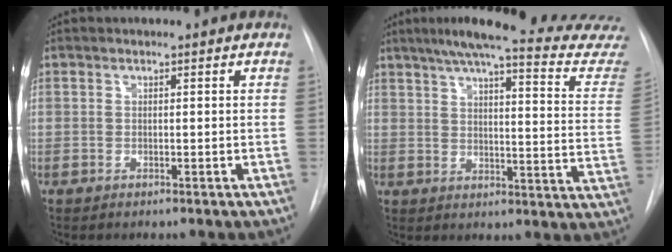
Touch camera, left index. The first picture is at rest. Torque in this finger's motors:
{"motor_torque": [0.95, -1.19, 0.33, 0.07]}